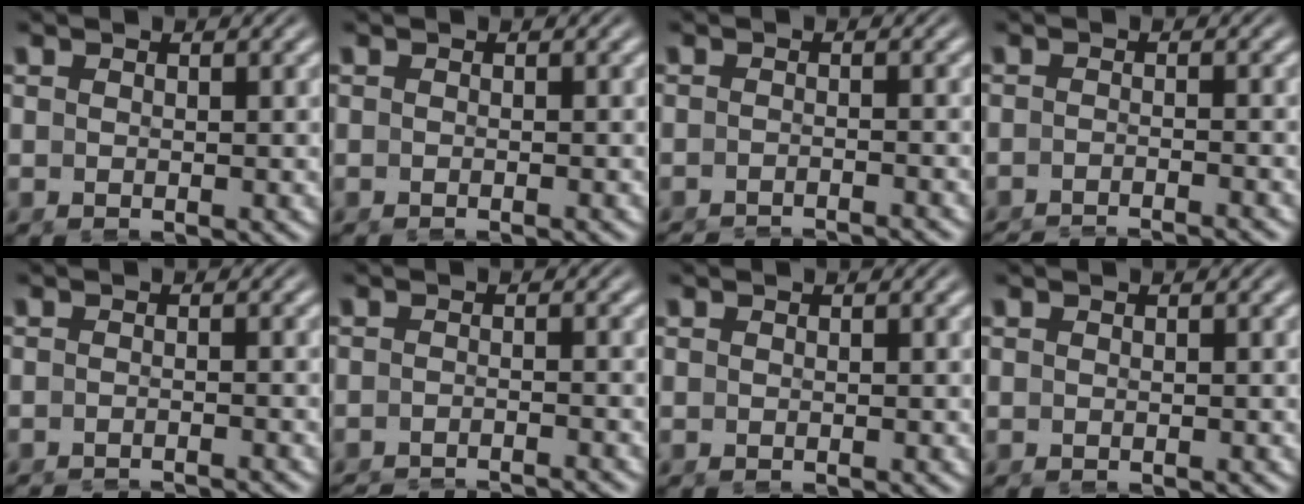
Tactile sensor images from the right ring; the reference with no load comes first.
{"total": 1.0, "force": [-0.8, -0.4, 0.3], "torque": [-0.002, -0.004, -0.010]}
{"total": 4.4, "force": [-4.4, 0.1, 0.2], "torque": [0.000, -0.018, -0.064]}
{"total": 5.5, "force": [-5.5, 0.5, 0.7], "torque": [0.001, -0.015, -0.082]}
{"total": 3.5, "force": [-3.5, -0.1, 0.1], "torque": [0.001, -0.015, -0.050]}
{"total": 4.9, "force": [-4.9, 0.3, 0.3], "torque": [0.002, -0.018, -0.072]}
{"total": 0.0}
{"total": 0.0}